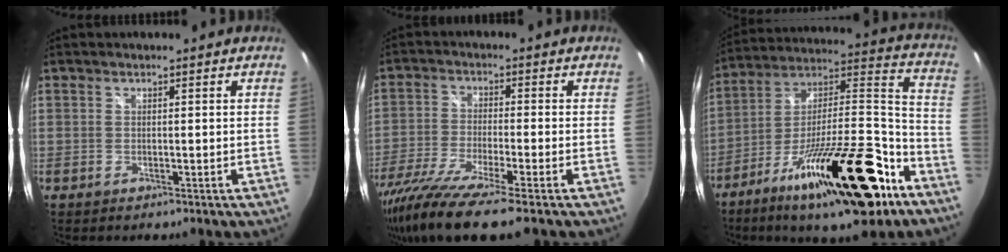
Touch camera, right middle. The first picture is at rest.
{"total": 14.0, "force": [-10.7, 0.2, 9.0], "torque": [-0.192, -0.051, -0.192]}
{"total": 28.9, "force": [-17.0, 8.4, 21.8], "torque": [-0.343, 0.005, -0.270]}